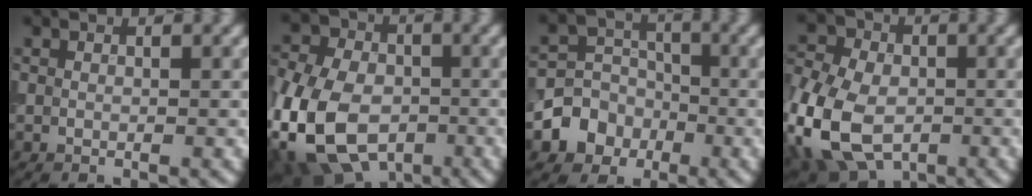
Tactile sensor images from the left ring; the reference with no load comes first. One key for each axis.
{"total": 13.4, "fx": -5.0, "fy": 9.0, "fz": 8.7, "tx": -0.179, "ty": -0.026, "tz": -0.096}
{"total": 4.9, "fx": -1.9, "fy": 4.3, "fz": 1.2, "tx": 0.004, "ty": 0.003, "tz": -0.055}
{"total": 14.3, "fx": -5.0, "fy": 9.6, "fz": 9.3, "tx": -0.188, "ty": -0.027, "tz": -0.092}